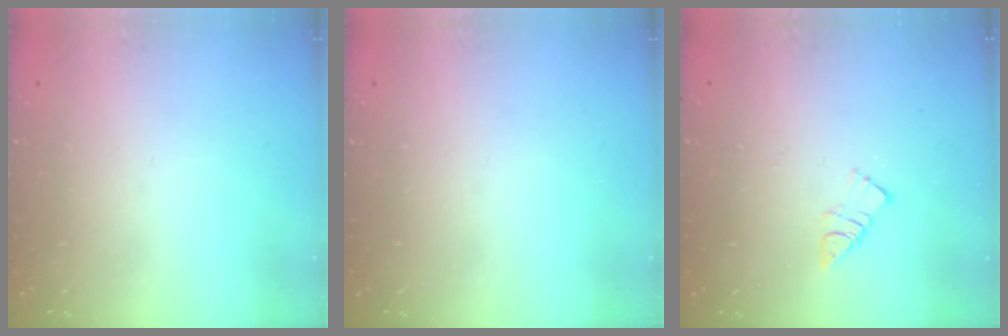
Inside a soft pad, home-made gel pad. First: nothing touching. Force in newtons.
{"total": 0.0}
{"total": 5.8, "press": 5.8, "slide": 0.2}